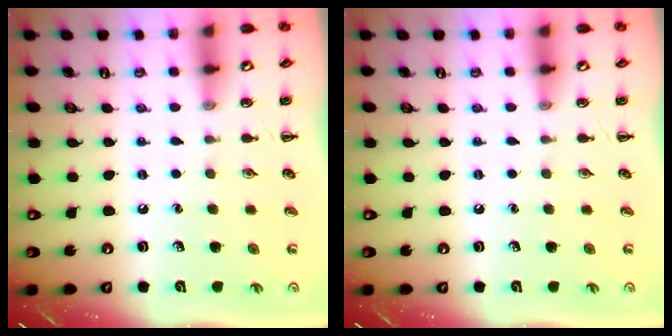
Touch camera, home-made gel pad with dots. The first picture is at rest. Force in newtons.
{"total": 0.0}